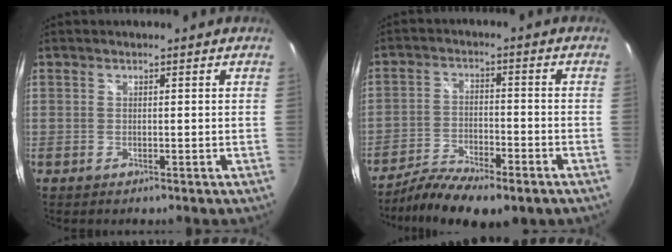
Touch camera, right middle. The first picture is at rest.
{"total": 12.3, "force": [-9.0, 3.9, 7.4], "torque": [-0.160, -0.035, -0.158]}